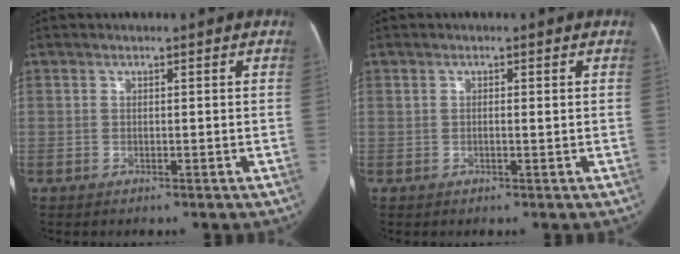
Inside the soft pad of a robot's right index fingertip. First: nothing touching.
{"total": 0.6, "force": [0.1, 0.1, 0.6], "torque": [-0.012, 0.004, 0.000]}